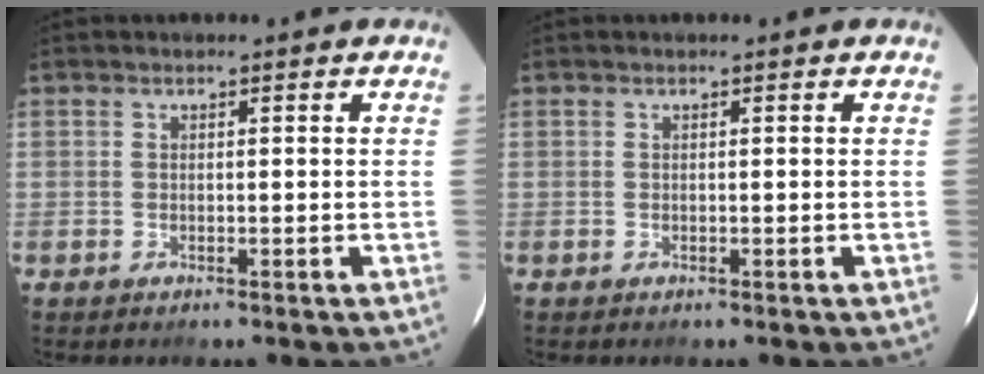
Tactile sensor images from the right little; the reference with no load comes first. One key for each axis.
{"total": 0.0}